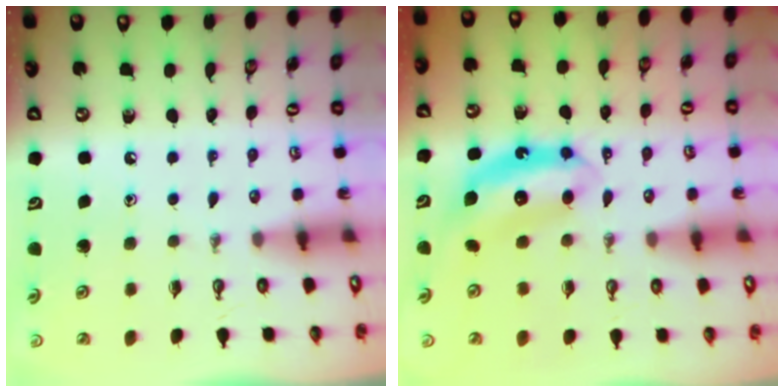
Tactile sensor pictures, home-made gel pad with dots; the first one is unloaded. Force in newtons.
{"total": 6.6, "press": 6.6, "slide": 0.4}